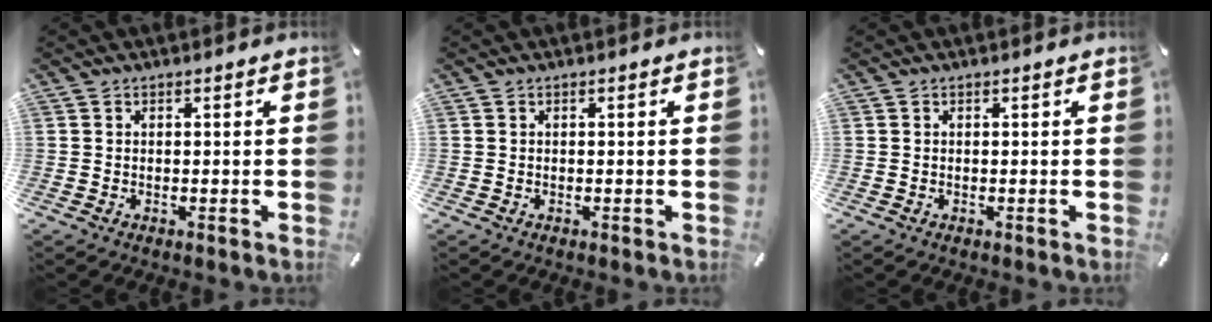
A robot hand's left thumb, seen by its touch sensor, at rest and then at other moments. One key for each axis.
{"total": 0.0}
{"total": 0.0}